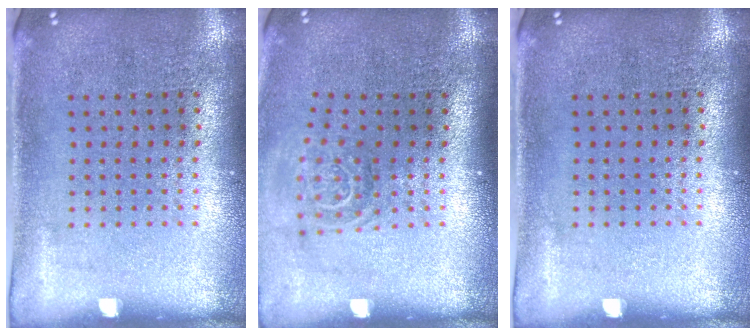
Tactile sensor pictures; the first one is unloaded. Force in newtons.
{"total": 1.6, "press": 1.1, "slide": 1.1}
{"total": 0.0}